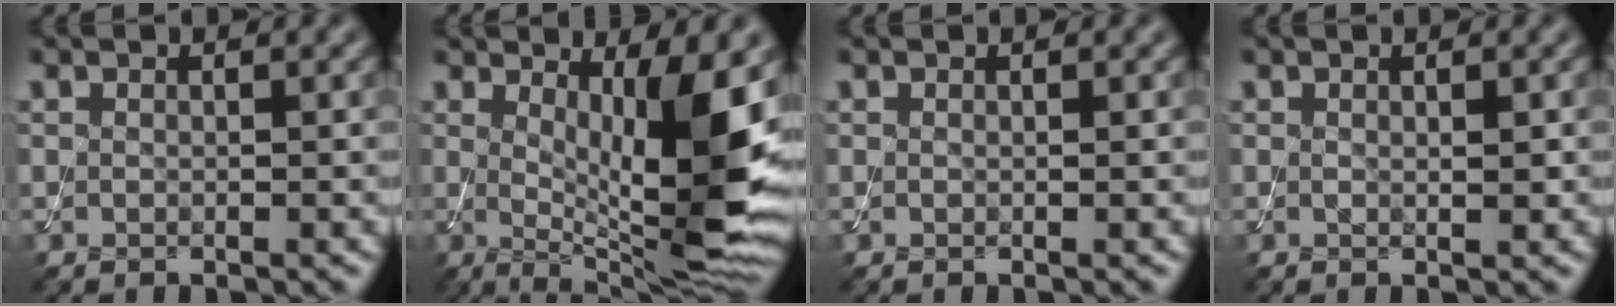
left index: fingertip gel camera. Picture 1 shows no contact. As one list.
[{"total": 11.5, "force": [1.5, 3.3, 11.0], "torque": [-0.156, -0.022, 0.030]}, {"total": 0.0}, {"total": 0.8, "force": [0.1, 0.4, 0.7], "torque": [-0.012, -0.001, 0.002]}]